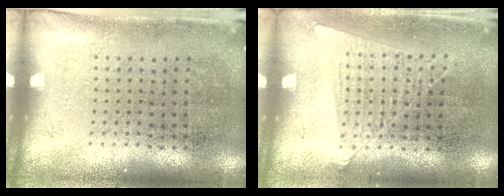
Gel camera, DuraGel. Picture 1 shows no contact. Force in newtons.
{"total": 1.1, "press": 1.0, "slide": 0.4}